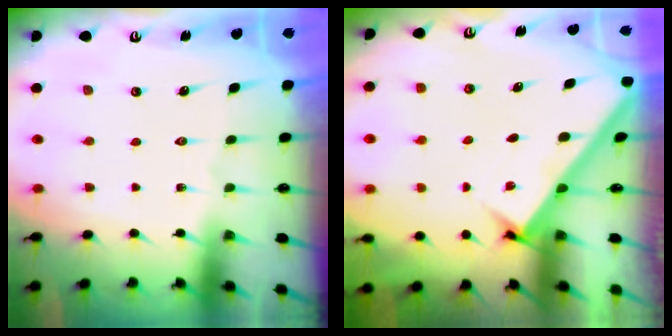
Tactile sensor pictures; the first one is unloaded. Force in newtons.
{"total": 2.4, "press": 2.4, "slide": 0.2}